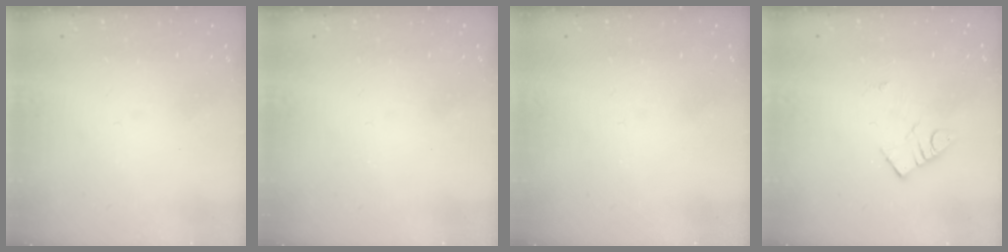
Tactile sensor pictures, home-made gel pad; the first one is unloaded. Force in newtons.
{"total": 1.8, "press": 1.8, "slide": 0.4}
{"total": 0.0}
{"total": 3.8, "press": 3.7, "slide": 0.4}